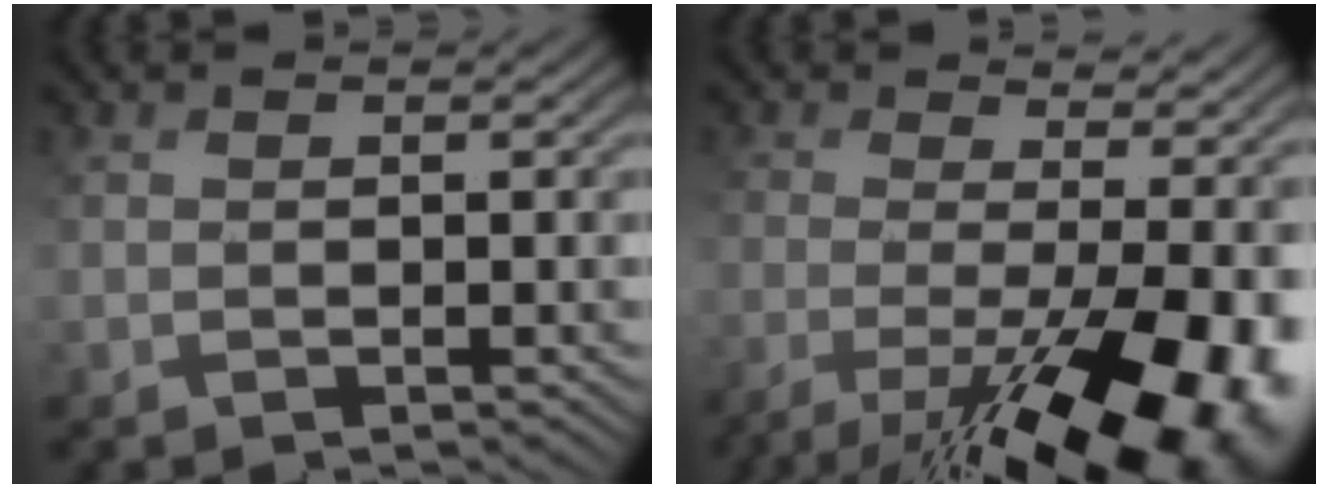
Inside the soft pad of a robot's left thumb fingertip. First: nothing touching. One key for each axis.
{"total": 16.1, "fx": -6.2, "fy": 5.8, "fz": 13.7, "tx": -0.228, "ty": -0.025, "tz": -0.081}